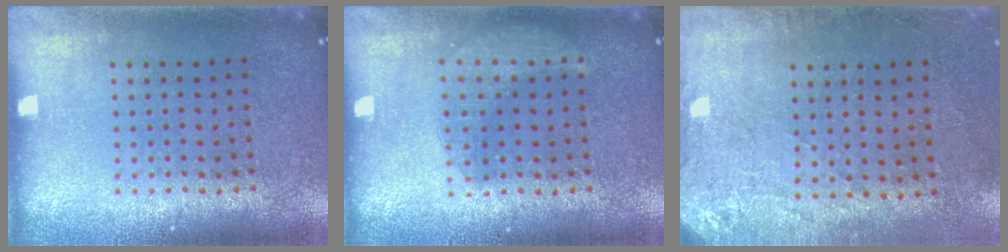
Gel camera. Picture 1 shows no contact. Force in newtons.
{"total": 2.3, "press": 2.3, "slide": 0.3}
{"total": 2.8, "press": 2.2, "slide": 1.6}